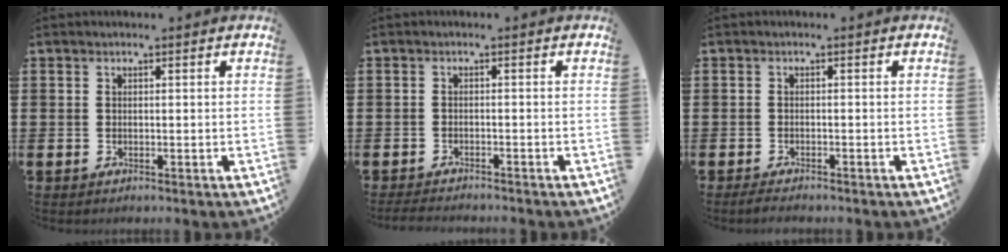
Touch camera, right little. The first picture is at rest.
{"total": 1.4, "force": [-1.4, 0.0, 0.3], "torque": [-0.006, 0.002, -0.029]}
{"total": 1.1, "force": [-1.0, 0.2, 0.5], "torque": [-0.011, 0.000, -0.020]}